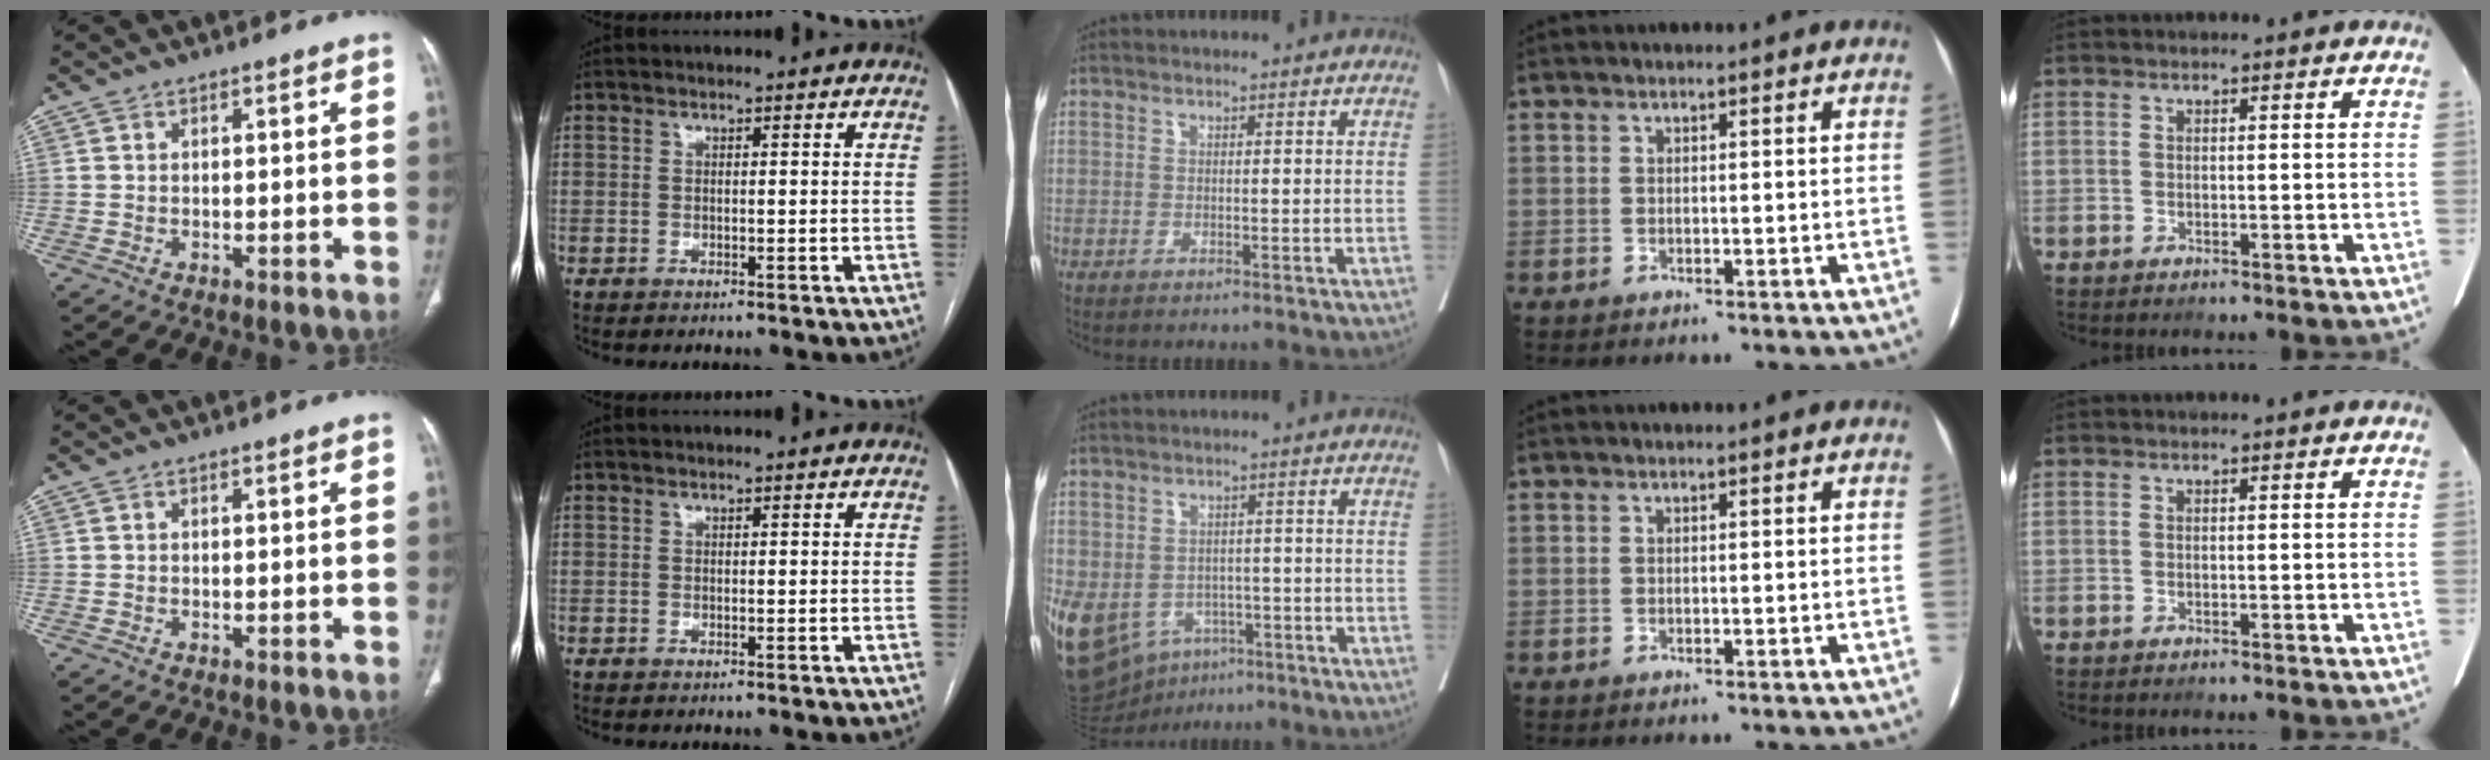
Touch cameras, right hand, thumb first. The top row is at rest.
{"middle": {"total": 20.7, "force": [-8.6, 16.1, 9.8], "torque": [-0.293, -0.009, -0.114]}}